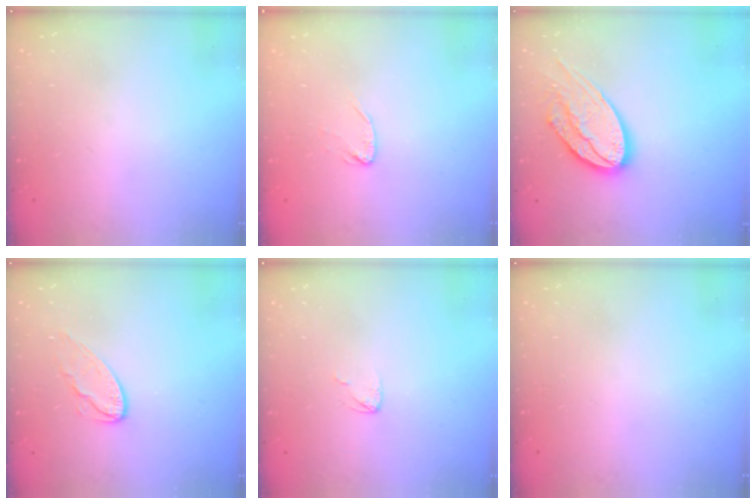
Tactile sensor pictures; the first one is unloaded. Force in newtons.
{"total": 3.8, "press": 3.8, "slide": 0.3}
{"total": 18.4, "press": 18.3, "slide": 1.6}
{"total": 7.1, "press": 7.1, "slide": 0.2}
{"total": 3.0, "press": 2.9, "slide": 0.3}
{"total": 0.0}